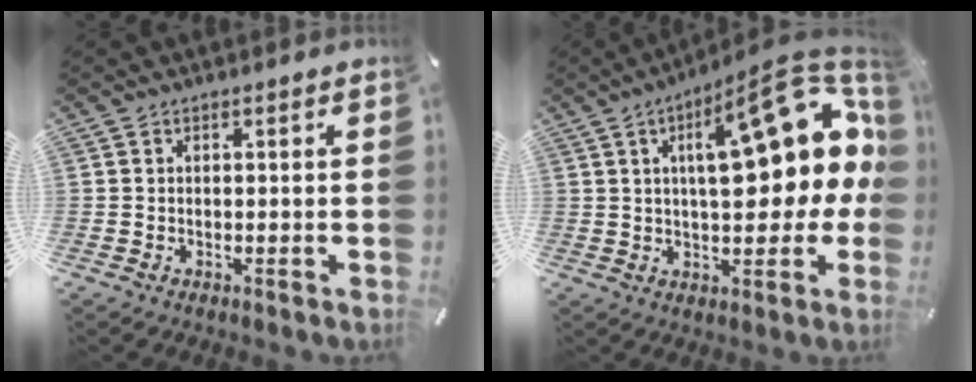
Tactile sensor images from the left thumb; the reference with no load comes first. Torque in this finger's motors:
{"motor_torque": [2.47, 2.54, 2.26, -0.50, 0.77]}